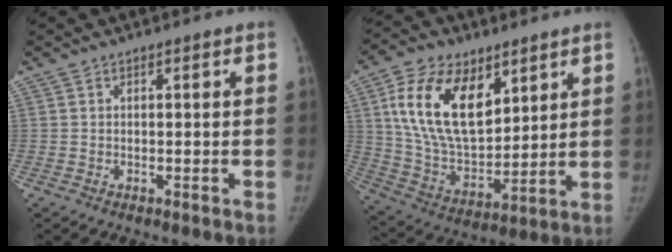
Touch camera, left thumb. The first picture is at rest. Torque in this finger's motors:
{"motor_torque": [1.45, 1.79, 1.84, -0.93, 0.17]}